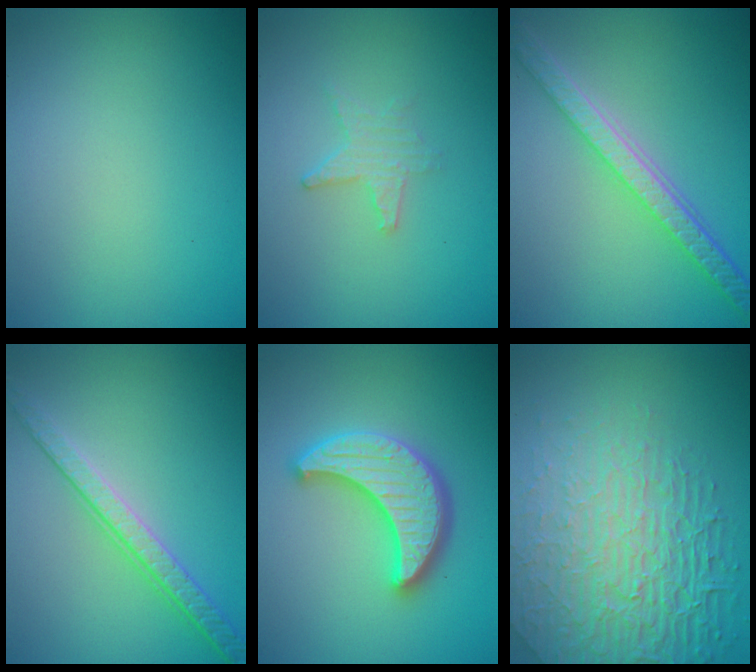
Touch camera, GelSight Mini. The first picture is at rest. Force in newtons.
{"total": 1.7, "press": 1.6, "slide": 0.4}
{"total": 5.4, "press": 4.2, "slide": 3.5}
{"total": 3.6, "press": 3.2, "slide": 1.7}
{"total": 5.4, "press": 5.3, "slide": 0.9}
{"total": 8.6, "press": 5.8, "slide": 6.3}